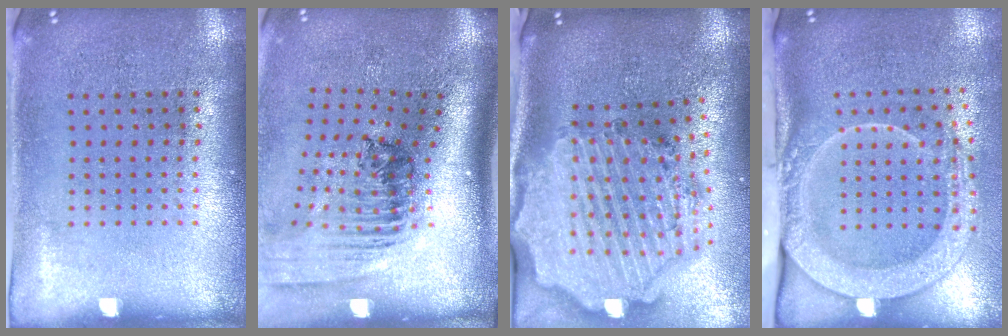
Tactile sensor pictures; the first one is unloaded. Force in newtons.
{"total": 2.4, "press": 1.7, "slide": 1.7}
{"total": 4.1, "press": 3.3, "slide": 2.5}
{"total": 2.8, "press": 2.2, "slide": 1.8}